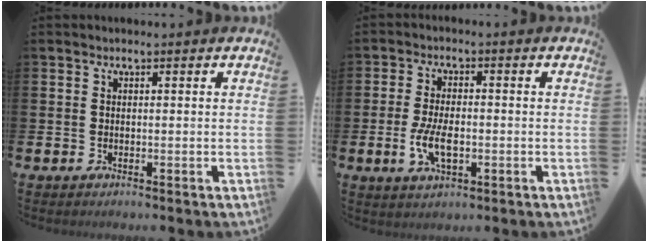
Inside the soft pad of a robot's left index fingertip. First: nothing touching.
{"total": 5.3, "force": [-1.0, 2.6, 4.6], "torque": [-0.086, -0.002, -0.021]}